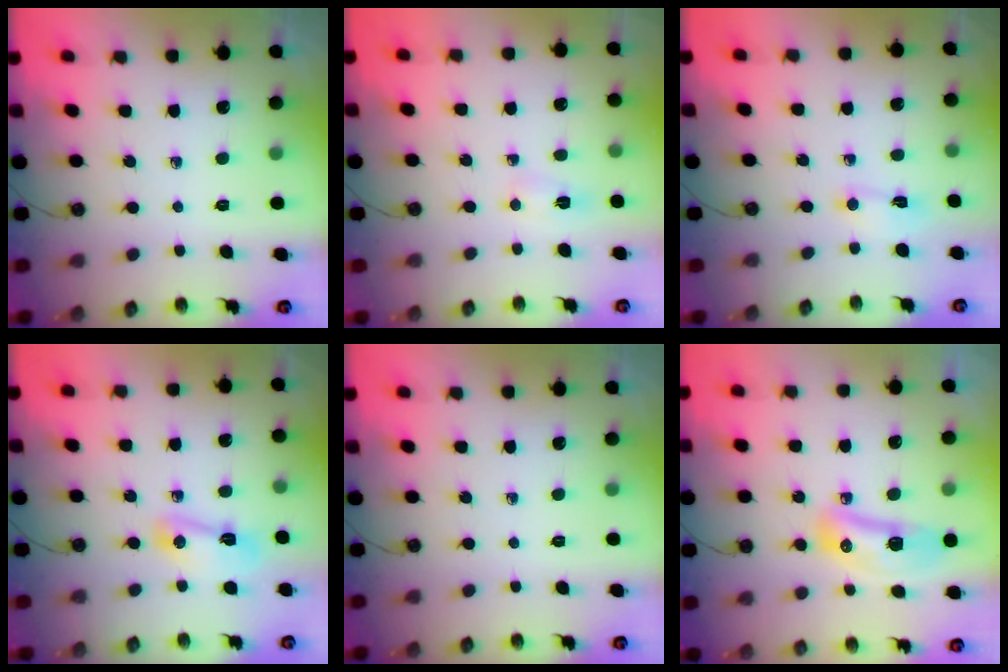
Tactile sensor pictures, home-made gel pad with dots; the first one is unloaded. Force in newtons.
{"total": 2.4, "press": 2.4, "slide": 0.3}
{"total": 2.2, "press": 2.1, "slide": 0.3}
{"total": 5.4, "press": 5.4, "slide": 0.4}
{"total": 0.0}
{"total": 17.0, "press": 13.5, "slide": 10.4}